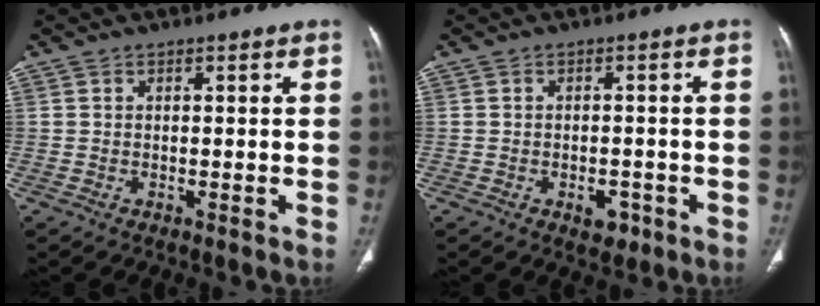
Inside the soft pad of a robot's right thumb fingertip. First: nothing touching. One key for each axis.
{"total": 3.2, "fx": -1.6, "fy": 2.1, "fz": 1.9, "tx": -0.007, "ty": 0.007, "tz": -0.016}